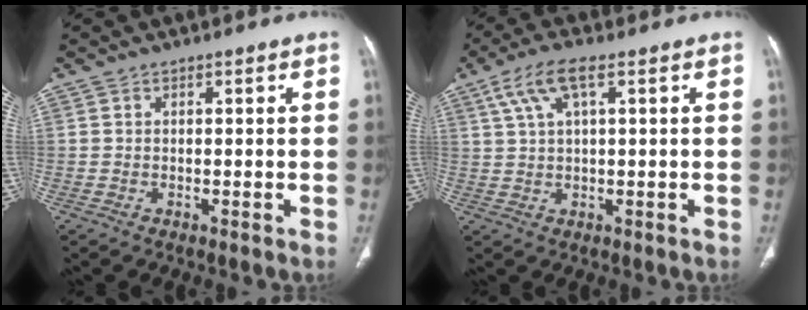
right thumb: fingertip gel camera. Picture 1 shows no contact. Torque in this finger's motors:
{"motor_torque": [-0.48, 0.69, 0.49, -0.28, -0.04]}